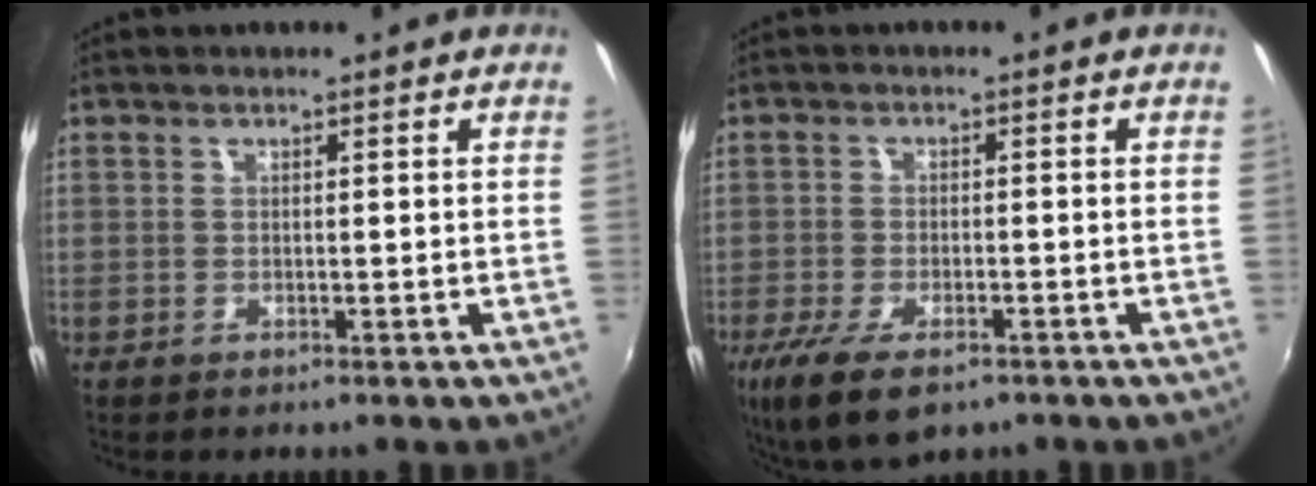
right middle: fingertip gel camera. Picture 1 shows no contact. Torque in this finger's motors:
{"motor_torque": [1.12, -1.00, 0.18, 0.16]}